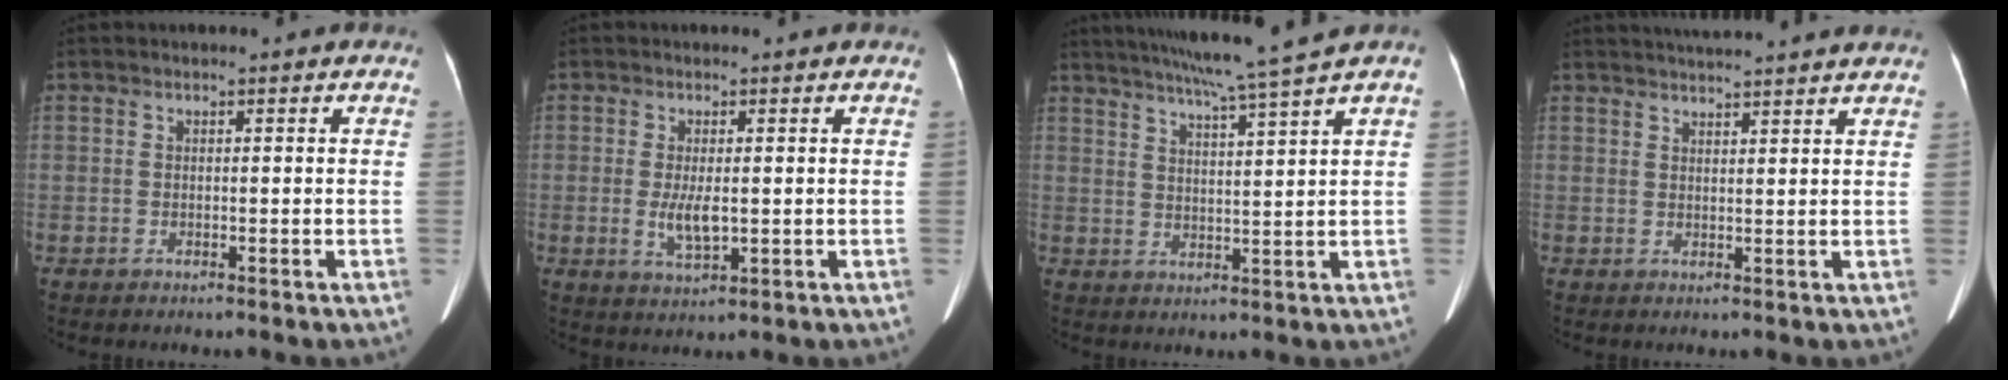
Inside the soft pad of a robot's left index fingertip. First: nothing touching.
{"total": 3.9, "force": [0.0, 1.2, 3.7], "torque": [-0.072, -0.008, 0.004]}
{"total": 10.1, "force": [8.3, -2.3, 5.4], "torque": [-0.088, -0.003, 0.123]}
{"total": 10.9, "force": [10.1, -0.3, 4.0], "torque": [-0.066, 0.027, 0.128]}